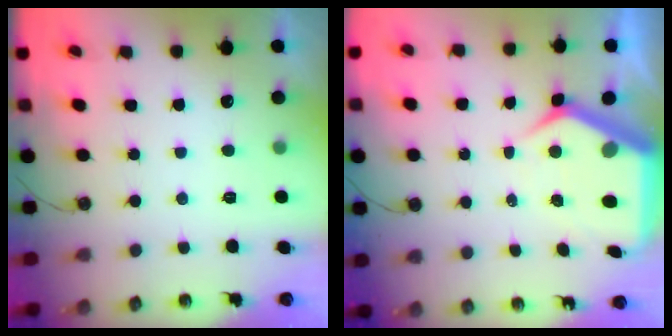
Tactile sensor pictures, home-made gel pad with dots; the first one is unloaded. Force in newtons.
{"total": 10.7, "press": 10.6, "slide": 1.4}